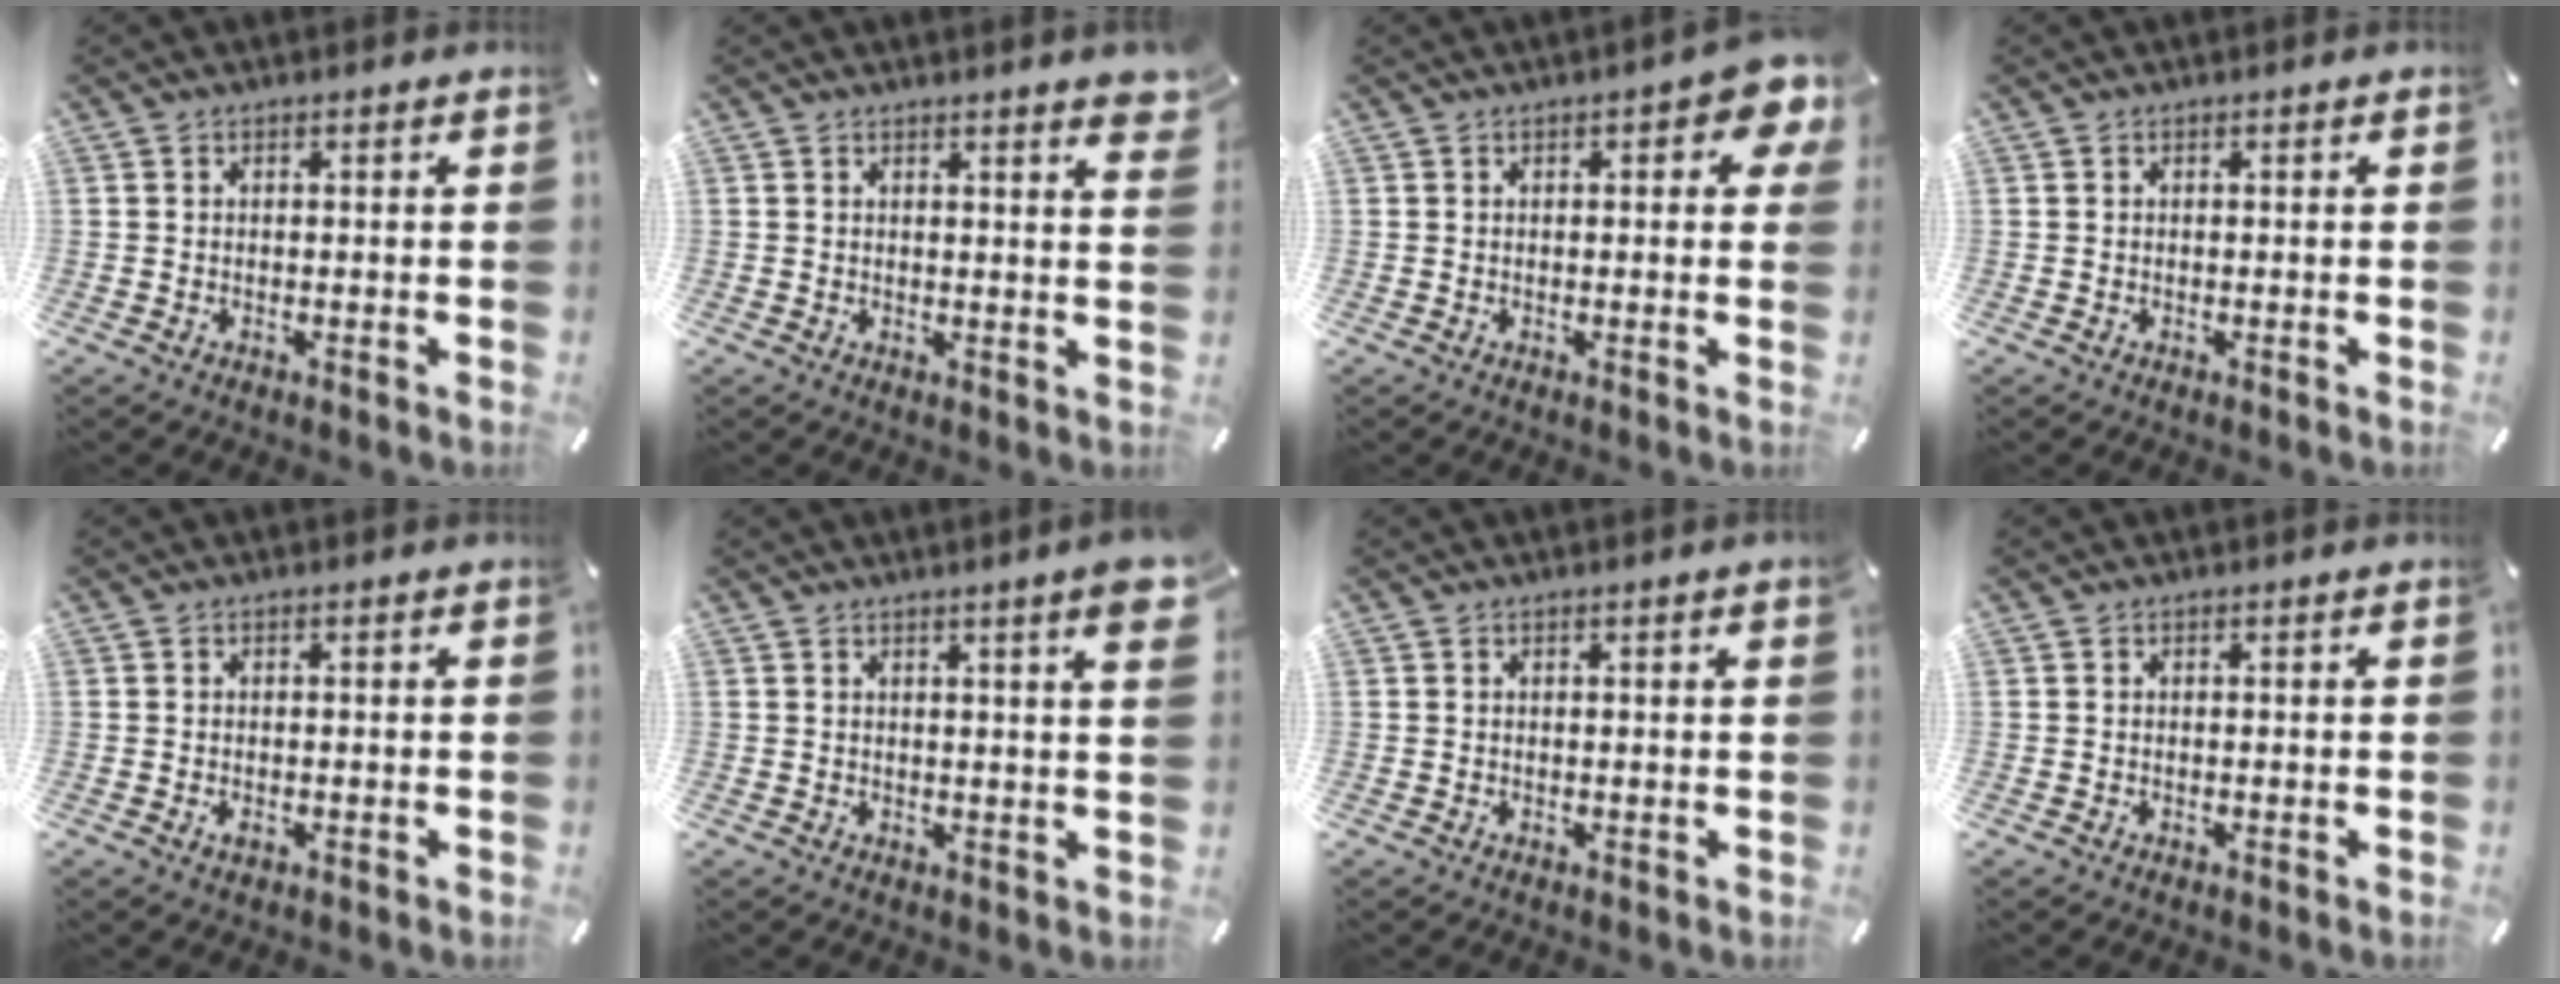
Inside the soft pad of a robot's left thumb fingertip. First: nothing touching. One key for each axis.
{"total": 3.4, "fx": 2.3, "fy": 0.3, "fz": 2.4, "tx": -0.036, "ty": -0.013, "tz": 0.038}
{"total": 6.4, "fx": 2.0, "fy": 2.7, "fz": 5.5, "tx": -0.065, "ty": -0.004, "tz": 0.028}
{"total": 0.0}
{"total": 1.1, "fx": -0.4, "fy": 0.5, "fz": 0.9, "tx": -0.016, "ty": -0.002, "tz": -0.007}
{"total": 6.0, "fx": 3.0, "fy": 0.5, "fz": 5.2, "tx": -0.078, "ty": -0.013, "tz": 0.047}
{"total": 0.9, "fx": 0.3, "fy": -0.1, "fz": 0.9, "tx": -0.015, "ty": -0.002, "tz": 0.004}
{"total": 0.0}